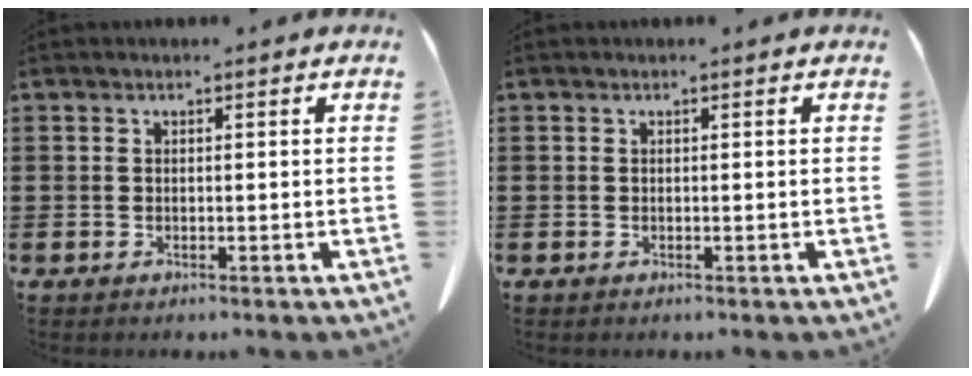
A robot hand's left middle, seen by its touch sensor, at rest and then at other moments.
{"total": 0.0}